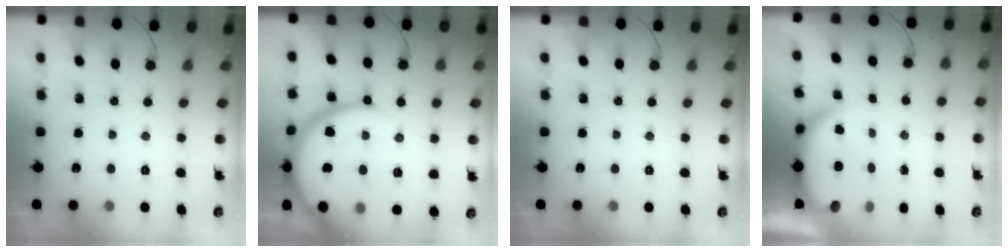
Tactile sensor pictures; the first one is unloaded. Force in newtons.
{"total": 18.7, "press": 18.6, "slide": 1.4}
{"total": 0.0}
{"total": 4.9, "press": 4.8, "slide": 0.9}